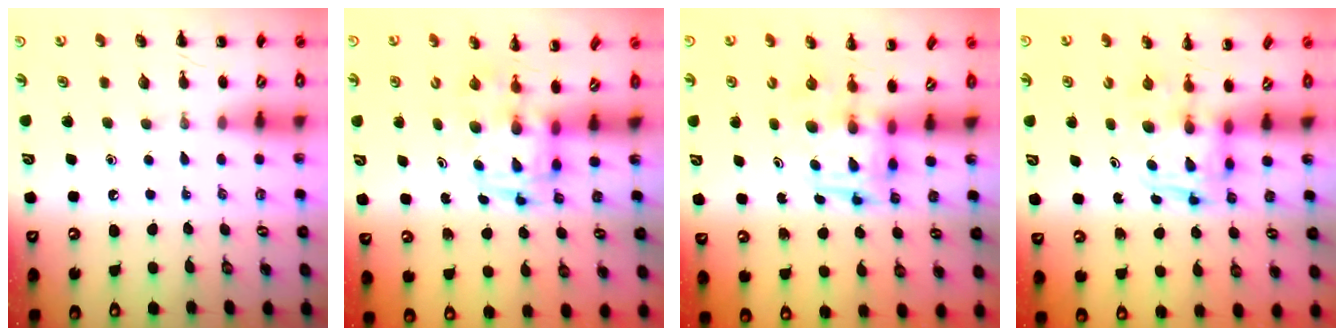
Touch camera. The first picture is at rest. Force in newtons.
{"total": 2.9, "press": 2.9, "slide": 0.6}
{"total": 3.9, "press": 3.8, "slide": 0.7}
{"total": 2.7, "press": 2.7, "slide": 0.2}